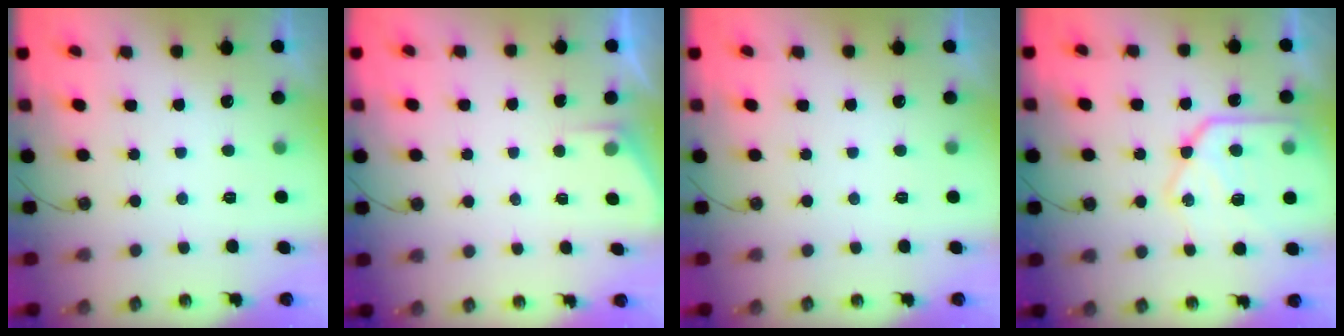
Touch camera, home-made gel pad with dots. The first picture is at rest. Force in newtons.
{"total": 1.4, "press": 1.3, "slide": 0.2}
{"total": 0.0}
{"total": 19.1, "press": 19.1, "slide": 1.6}